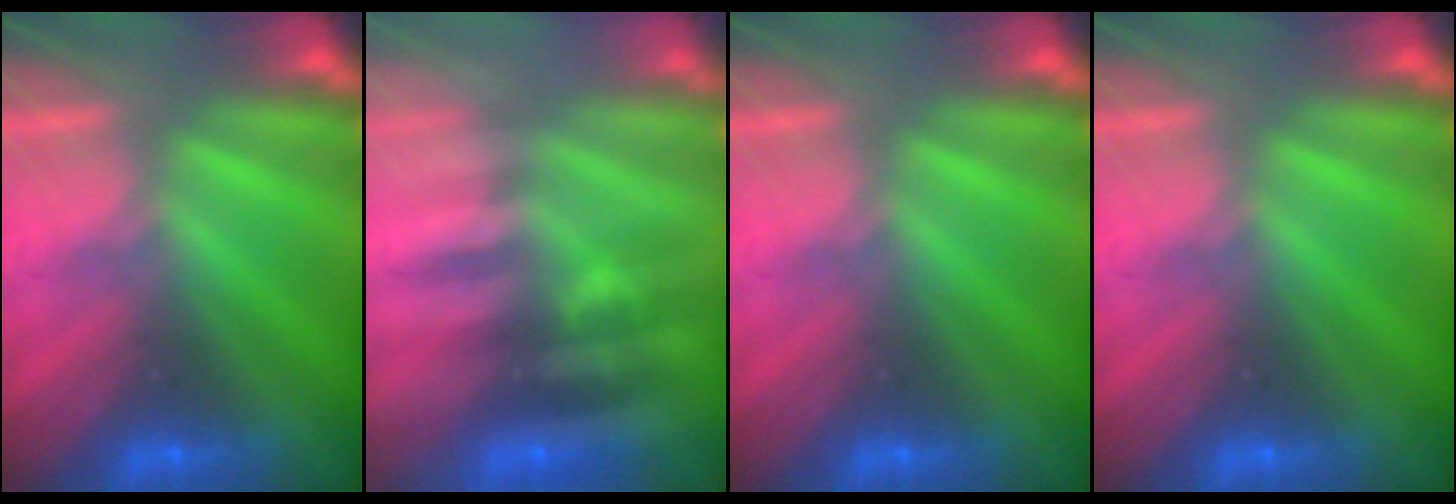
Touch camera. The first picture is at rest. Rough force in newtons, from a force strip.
{"total": 2.5}
{"total": 0.0}
{"total": 0.0}